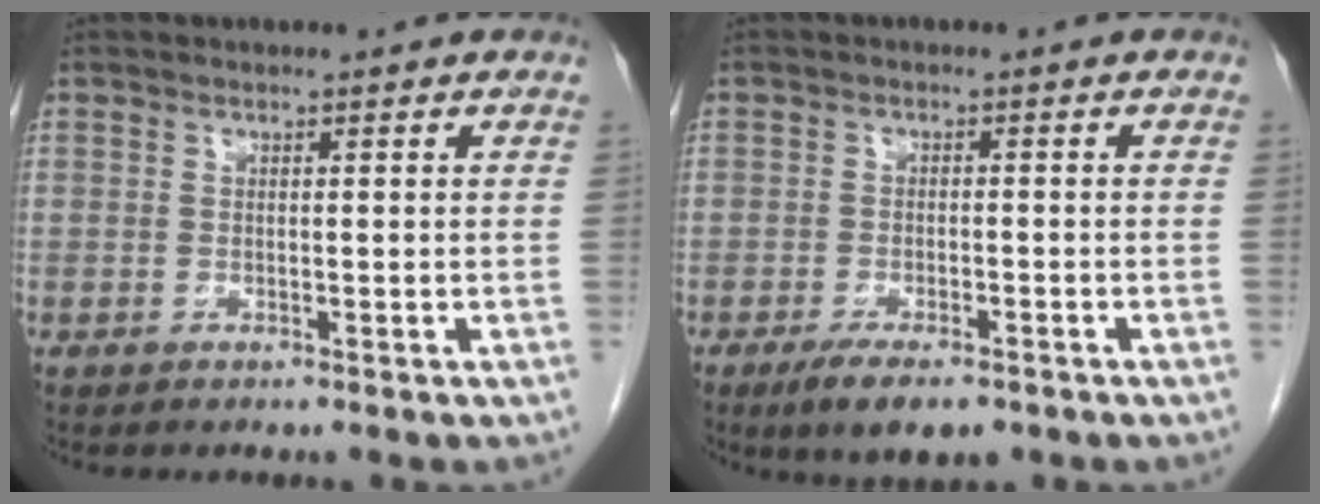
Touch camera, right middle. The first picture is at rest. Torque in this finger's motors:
{"motor_torque": [1.25, -0.89, 0.26, 0.06]}